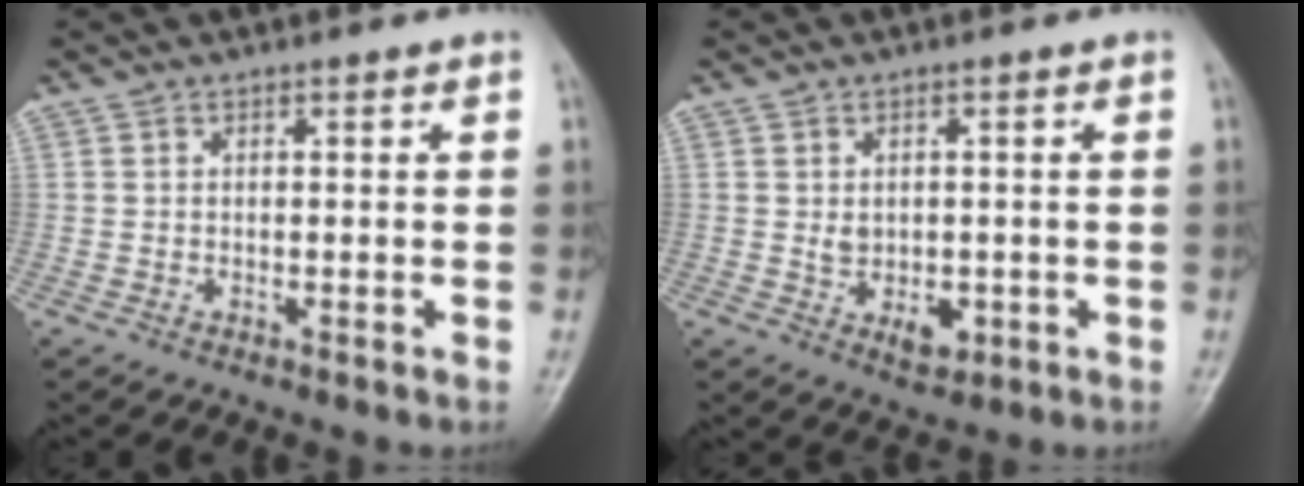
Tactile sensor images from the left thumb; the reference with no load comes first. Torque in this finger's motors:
{"motor_torque": [0.08, 0.10, 0.24, -0.18, 0.02]}